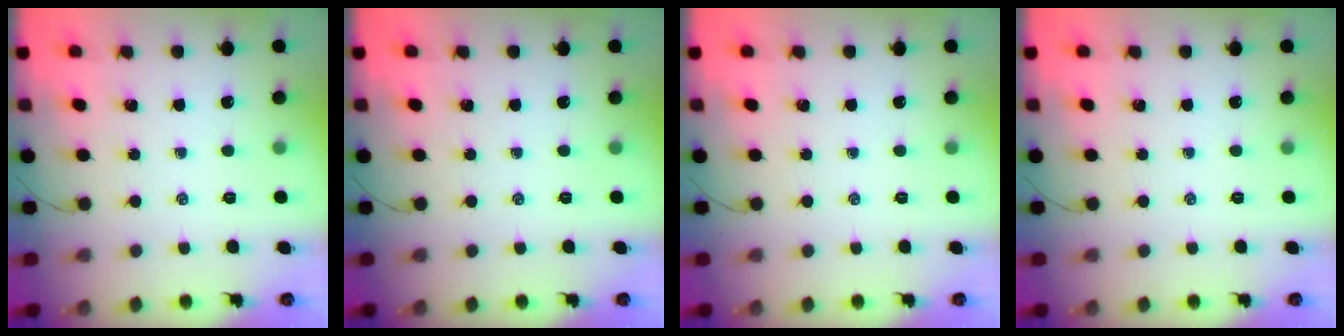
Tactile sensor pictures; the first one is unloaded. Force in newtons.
{"total": 0.0}
{"total": 0.0}
{"total": 0.0}